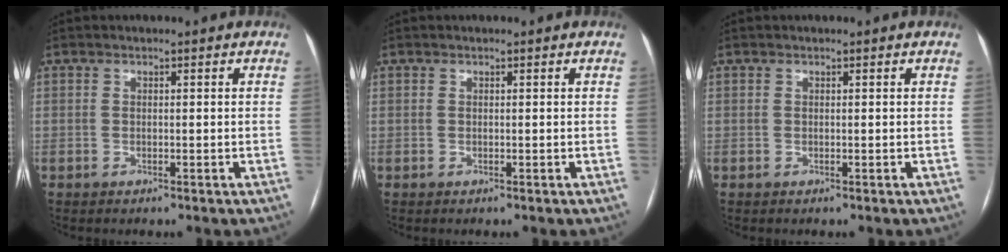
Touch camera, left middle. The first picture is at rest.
{"total": 0.0}
{"total": 0.0}